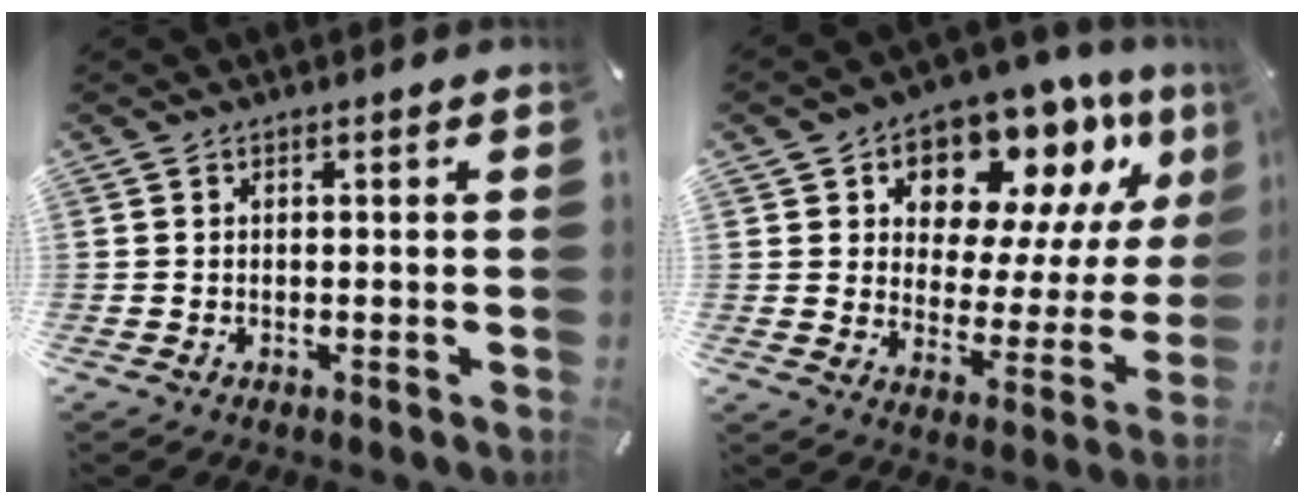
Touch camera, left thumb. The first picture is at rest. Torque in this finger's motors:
{"motor_torque": [2.61, 2.40, 2.10, -0.68, 0.31]}